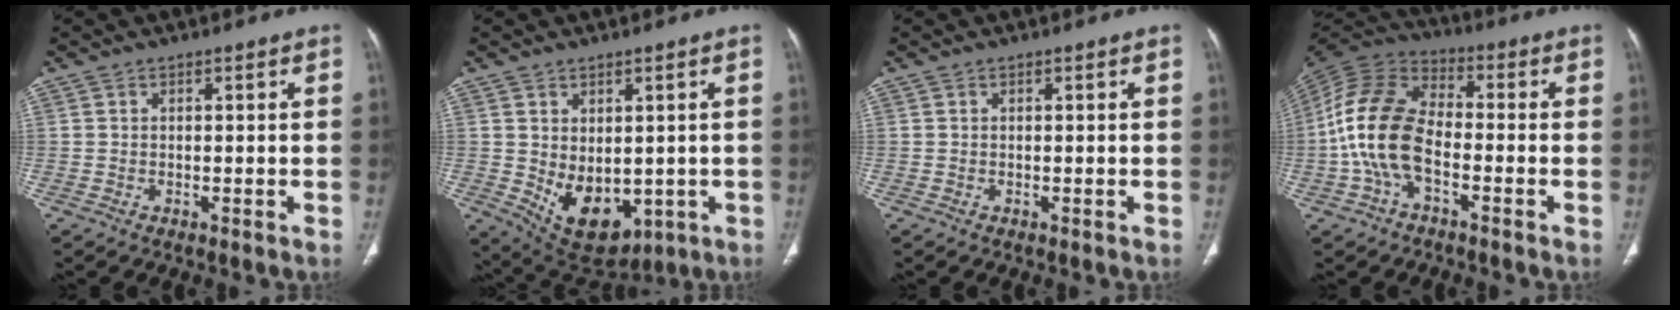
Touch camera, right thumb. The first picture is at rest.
{"total": 10.8, "force": [-1.5, 7.1, 8.0], "torque": [-0.101, -0.009, 0.010]}
{"total": 0.0}
{"total": 14.0, "force": [-3.1, 8.1, 11.0], "torque": [-0.224, 0.034, -0.068]}